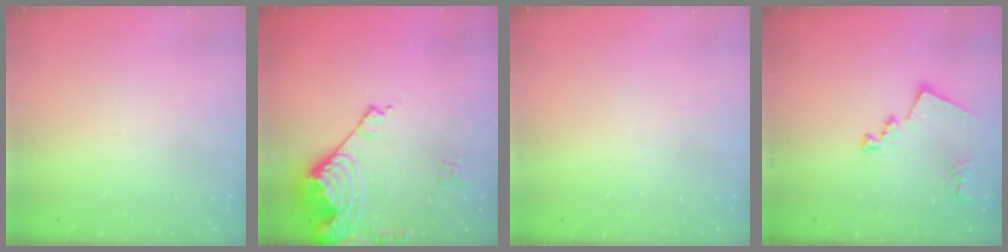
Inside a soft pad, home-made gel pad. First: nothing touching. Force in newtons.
{"total": 16.1, "press": 16.0, "slide": 1.9}
{"total": 0.0}
{"total": 13.6, "press": 13.6, "slide": 1.0}